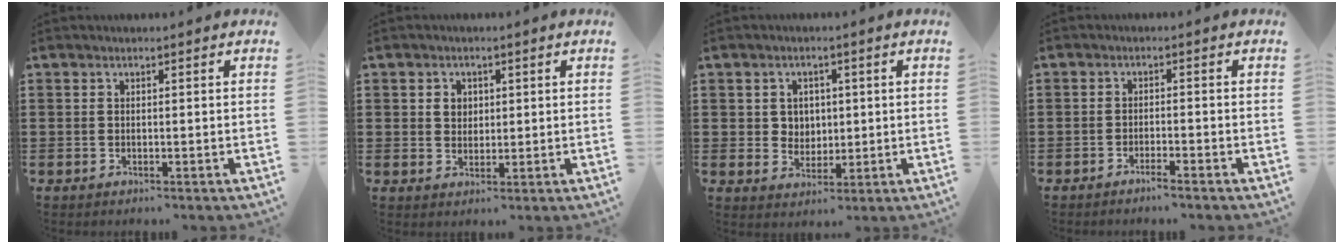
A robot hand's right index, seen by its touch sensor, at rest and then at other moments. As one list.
[{"total": 2.3, "force": [0.7, 2.0, 0.9], "torque": [-0.024, 0.011, 0.010]}, {"total": 3.4, "force": [1.0, 3.1, 0.9], "torque": [-0.023, 0.009, 0.016]}, {"total": 1.7, "force": [-1.6, -0.2, 0.5], "torque": [-0.009, 0.000, -0.030]}]